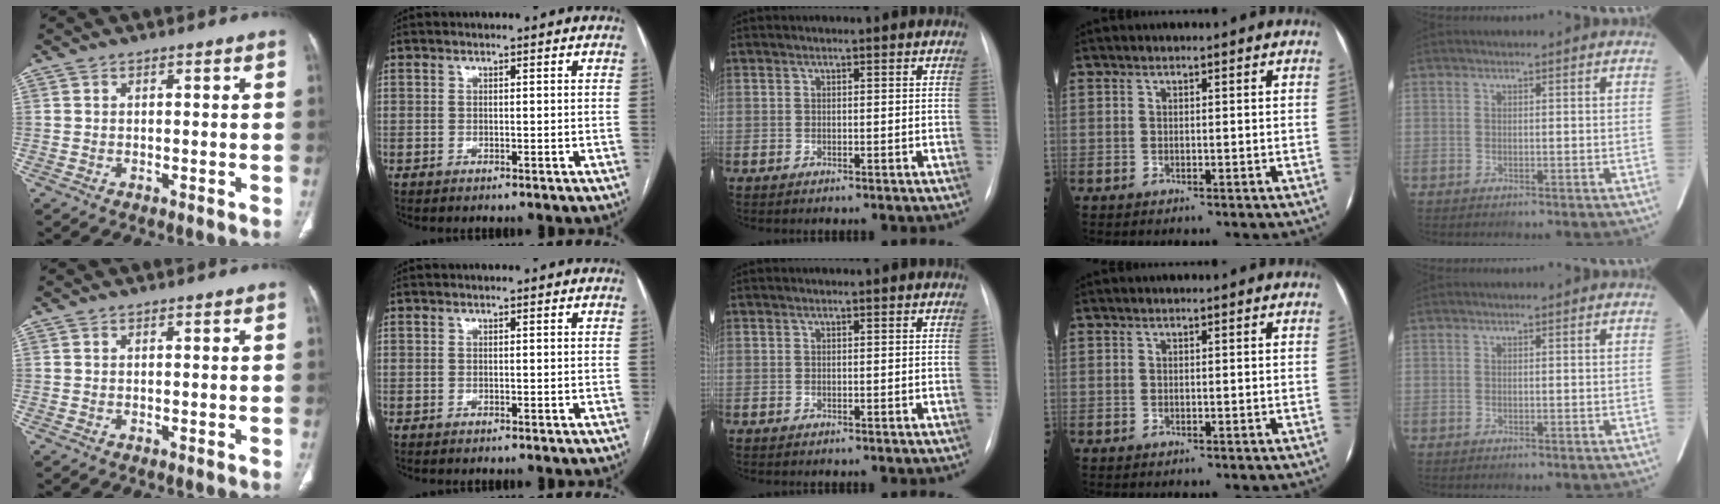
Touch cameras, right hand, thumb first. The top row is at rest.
{}